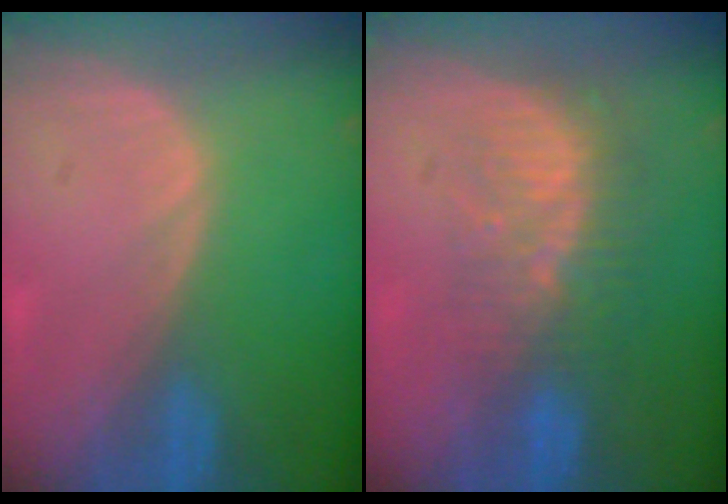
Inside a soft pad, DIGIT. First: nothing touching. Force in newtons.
{"total": 8.5, "press": 7.4, "slide": 4.1}